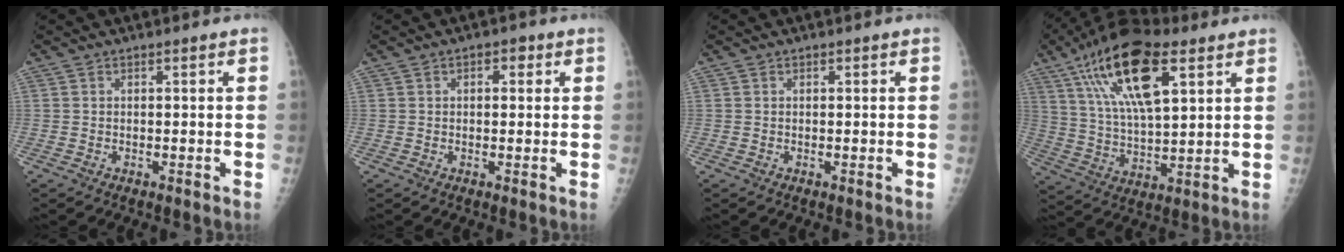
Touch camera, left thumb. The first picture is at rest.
{"total": 2.7, "force": [0.9, 1.8, 1.8], "torque": [-0.008, 0.003, 0.008]}
{"total": 0.0}
{"total": 19.3, "force": [9.0, 7.6, 15.3], "torque": [-0.269, -0.018, 0.161]}